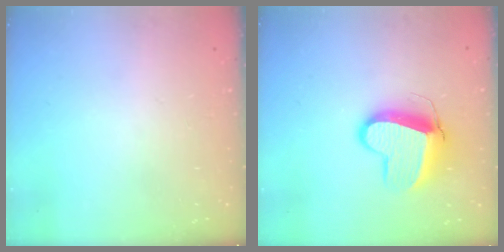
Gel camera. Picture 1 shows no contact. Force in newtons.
{"total": 12.0, "press": 11.9, "slide": 1.2}